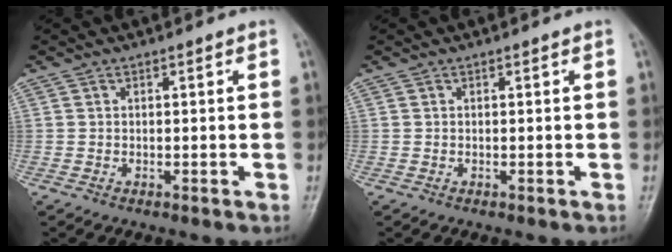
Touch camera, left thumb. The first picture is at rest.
{"total": 0.0}